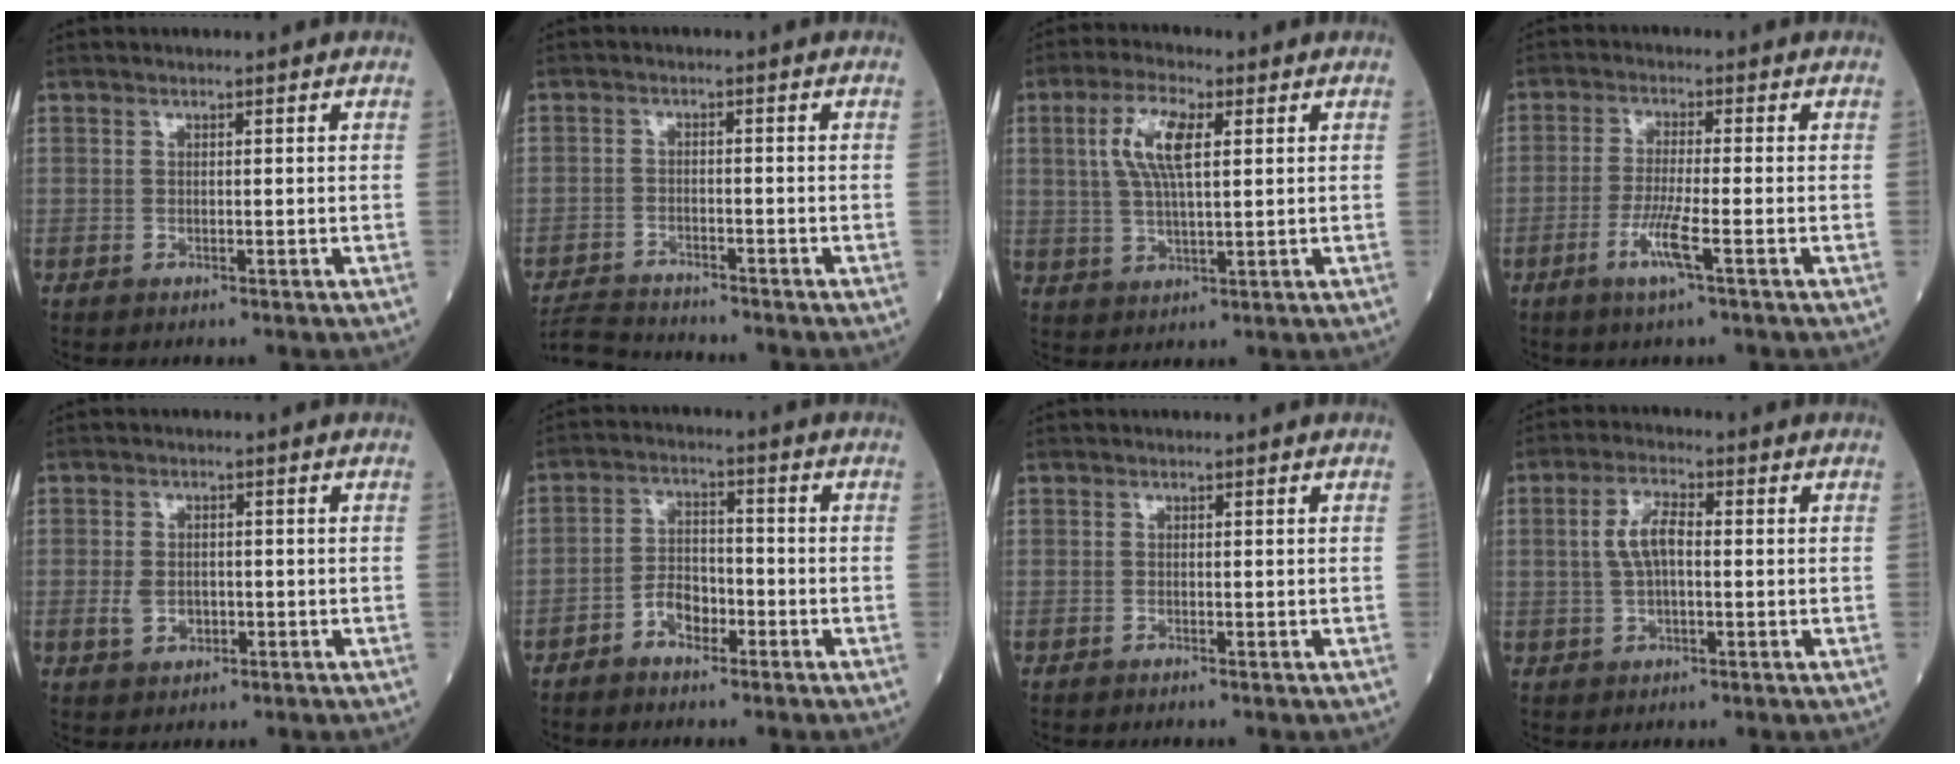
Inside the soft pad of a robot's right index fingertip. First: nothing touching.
{"total": 5.8, "force": [-5.8, 0.4, 0.2], "torque": [-0.005, -0.015, -0.106]}
{"total": 7.9, "force": [2.3, 2.1, 7.2], "torque": [-0.153, 0.009, 0.045]}
{"total": 5.3, "force": [-2.4, -0.3, 4.6], "torque": [-0.091, -0.011, -0.051]}
{"total": 3.2, "force": [-0.8, 2.2, 2.2], "torque": [-0.044, 0.001, -0.008]}
{"total": 4.6, "force": [-2.8, 2.6, 2.7], "torque": [-0.049, 0.013, -0.055]}
{"total": 0.0}
{"total": 5.3, "force": [0.4, 2.0, 4.8], "torque": [-0.105, 0.011, 0.006]}